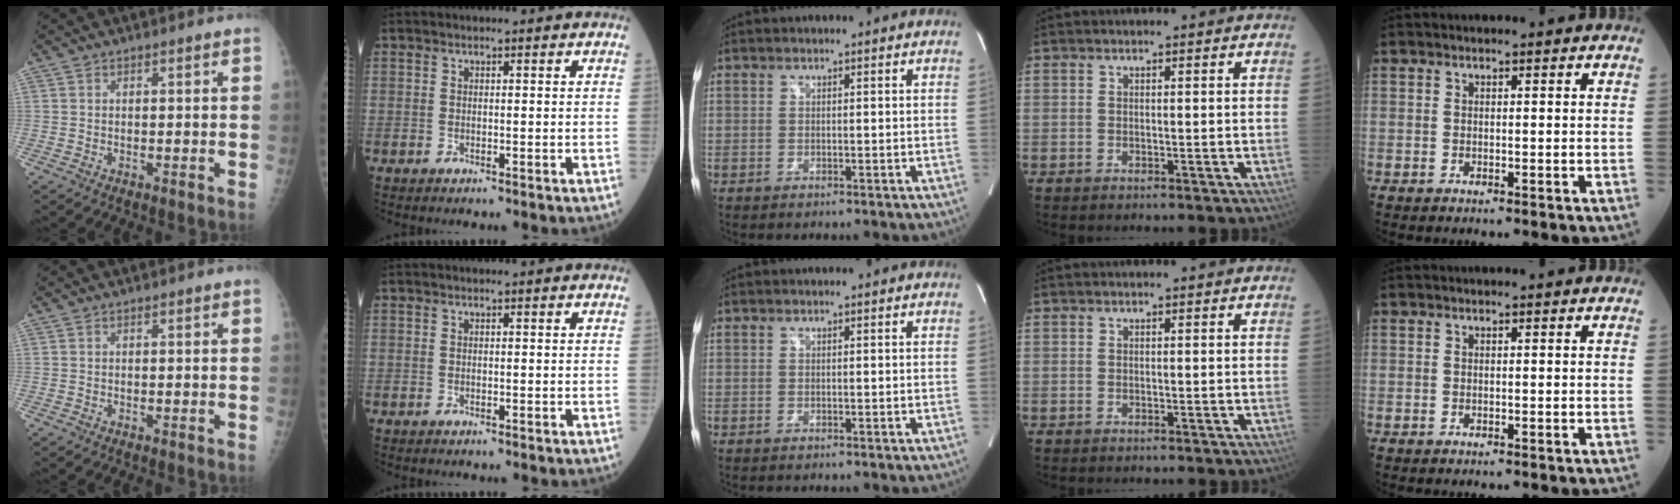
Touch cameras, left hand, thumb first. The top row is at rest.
{}